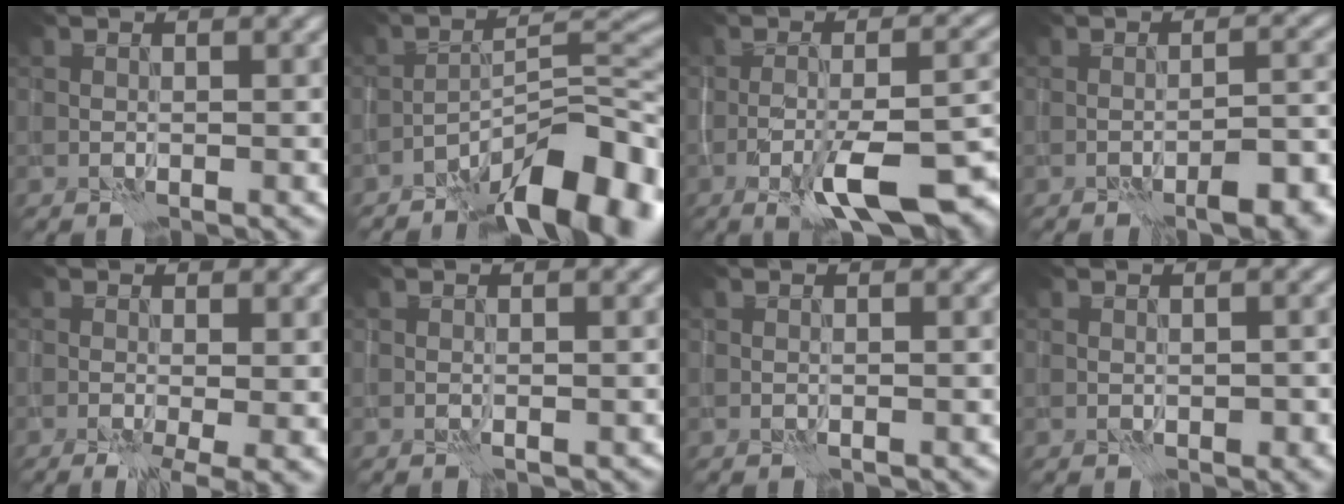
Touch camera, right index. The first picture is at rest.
{"total": 11.4, "force": [-7.3, 3.6, 8.0], "torque": [-0.111, 0.014, -0.130]}
{"total": 9.3, "force": [-4.3, 2.8, 7.7], "torque": [-0.130, -0.006, -0.074]}
{"total": 5.6, "force": [-3.5, 1.7, 4.1], "torque": [-0.057, 0.007, -0.046]}
{"total": 4.3, "force": [-1.6, 1.2, 3.7], "torque": [-0.062, -0.009, -0.021]}
{"total": 1.4, "force": [-0.9, 0.5, 0.9], "torque": [-0.017, -0.001, -0.013]}
{"total": 0.5, "force": [-0.4, 0.1, 0.4], "torque": [-0.007, -0.001, -0.007]}
{"total": 1.2, "force": [-0.3, 0.6, 1.0], "torque": [-0.015, 0.001, -0.003]}